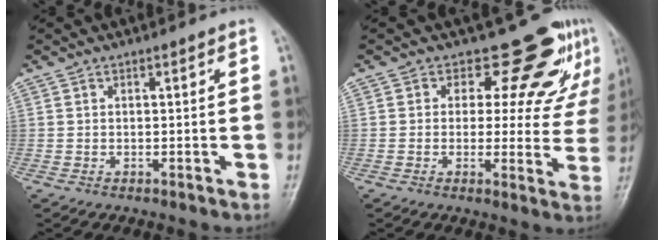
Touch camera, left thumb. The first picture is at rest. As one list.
[{"total": 12.1, "force": [9.1, 6.8, 4.3], "torque": [0.003, -0.049, 0.090]}]